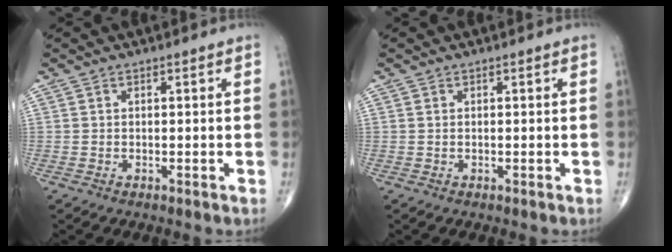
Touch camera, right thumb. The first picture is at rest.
{"total": 0.0}